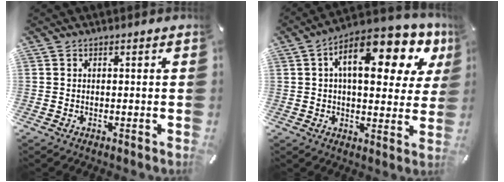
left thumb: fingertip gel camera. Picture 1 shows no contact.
{"total": 17.1, "force": [7.5, 7.3, 13.6], "torque": [-0.210, -0.029, 0.119]}